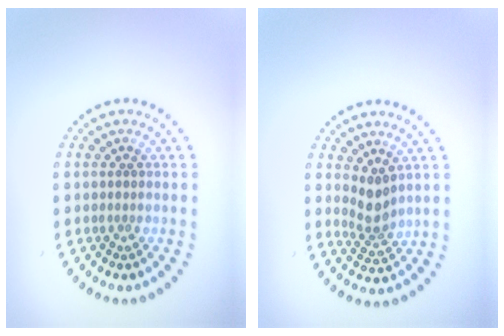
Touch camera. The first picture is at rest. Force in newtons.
{"total": 2.4, "press": 1.8, "slide": 1.6}